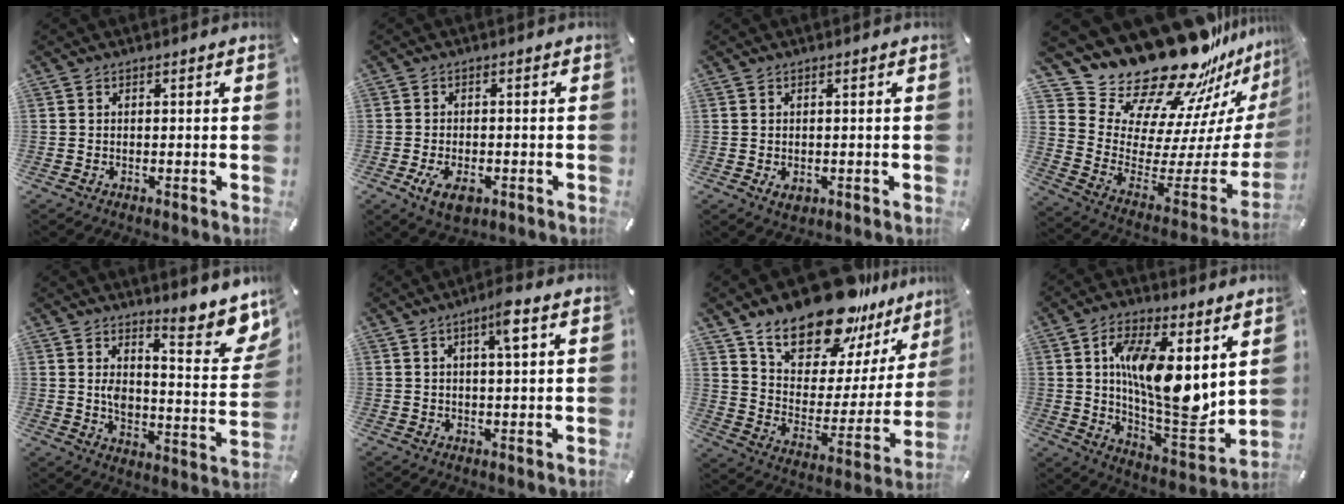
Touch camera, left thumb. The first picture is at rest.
{"total": 4.9, "force": [-1.9, 3.0, 3.4], "torque": [-0.065, 0.001, -0.036]}
{"total": 2.0, "force": [-0.2, 1.7, 1.0], "torque": [-0.002, -0.003, -0.006]}
{"total": 24.6, "force": [21.5, 10.1, 6.3], "torque": [-0.090, -0.198, 0.396]}
{"total": 12.4, "force": [8.8, 4.7, 7.3], "torque": [-0.094, -0.086, 0.152]}
{"total": 5.2, "force": [2.2, 0.8, 4.7], "torque": [-0.088, 0.001, 0.033]}
{"total": 22.0, "force": [18.1, 9.7, 8.0], "torque": [-0.130, -0.144, 0.312]}
{"total": 16.8, "force": [4.2, 7.1, 14.6], "torque": [-0.251, -0.033, 0.067]}